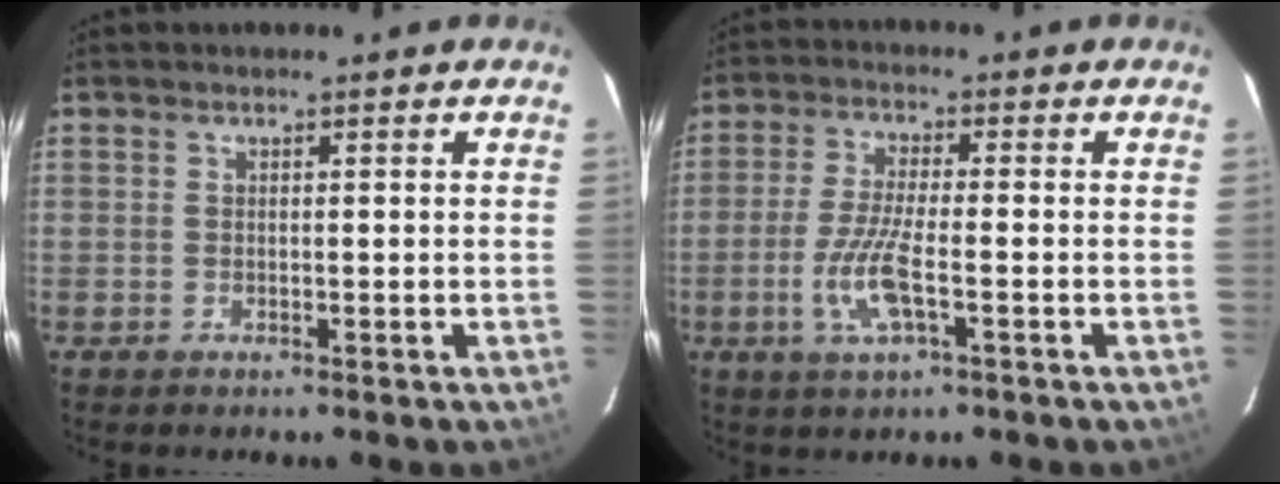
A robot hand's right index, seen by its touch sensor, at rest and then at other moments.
{"total": 8.0, "force": [-2.6, 1.6, 7.4], "torque": [-0.158, -0.007, -0.053]}